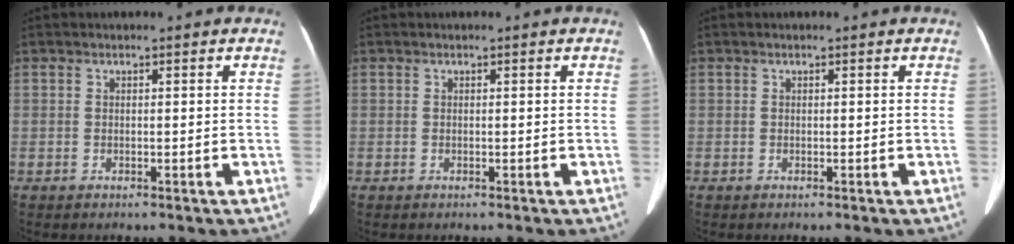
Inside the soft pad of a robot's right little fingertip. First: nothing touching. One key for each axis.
{"total": 0.0}
{"total": 0.0}